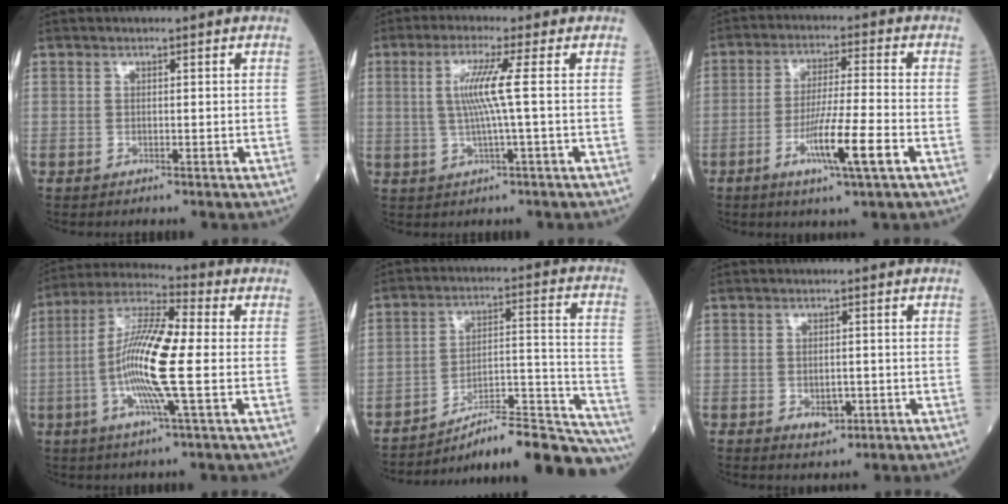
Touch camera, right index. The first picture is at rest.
{"total": 6.0, "force": [0.6, -1.1, 5.9], "torque": [-0.123, 0.002, 0.015]}
{"total": 9.3, "force": [-4.0, -0.3, 8.4], "torque": [-0.156, -0.014, -0.071]}
{"total": 13.7, "force": [-1.6, 0.7, 13.6], "torque": [-0.266, 0.000, -0.039]}
{"total": 22.0, "force": [-20.6, 0.6, 7.8], "torque": [-0.051, 0.032, -0.294]}
{"total": 2.8, "force": [-0.8, 1.7, 2.0], "torque": [-0.031, 0.002, -0.001]}